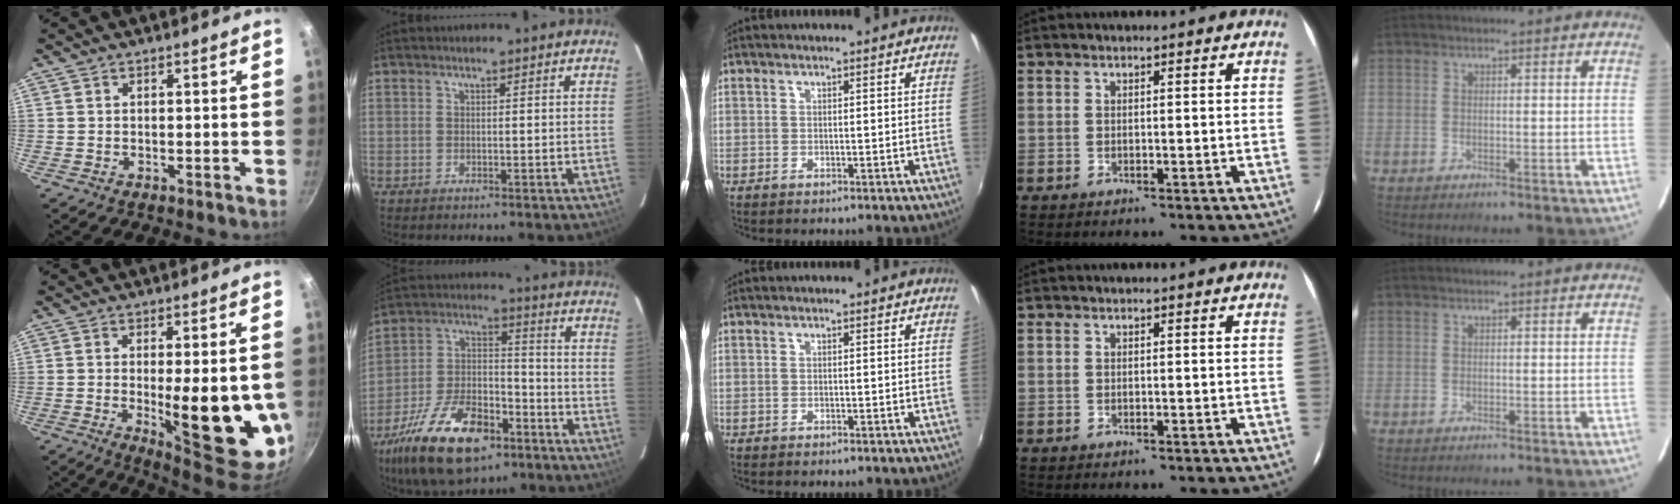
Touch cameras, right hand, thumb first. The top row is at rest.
{"thumb": {"total": 17.0, "force": [-2.3, 5.2, 16.0], "torque": [-0.199, -0.016, -0.017]}, "index": {"total": 21.9, "force": [-13.2, 10.6, 13.9], "torque": [-0.284, -0.007, -0.223]}}